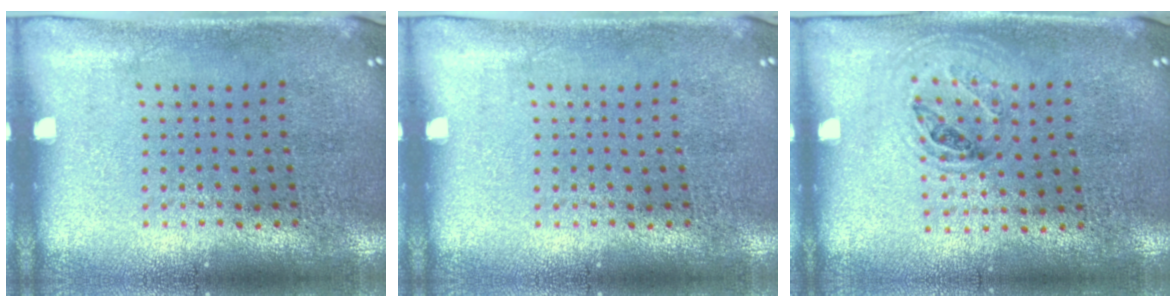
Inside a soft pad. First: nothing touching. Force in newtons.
{"total": 0.0}
{"total": 1.0, "press": 1.0, "slide": 0.4}